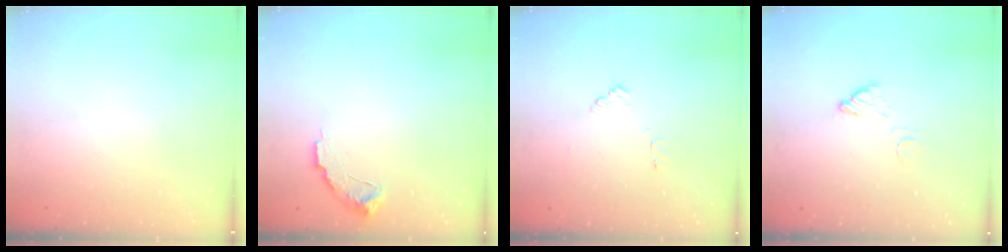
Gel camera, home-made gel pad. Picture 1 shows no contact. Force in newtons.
{"total": 7.7, "press": 7.7, "slide": 0.4}
{"total": 6.9, "press": 6.9, "slide": 0.5}
{"total": 3.5, "press": 3.5, "slide": 0.2}